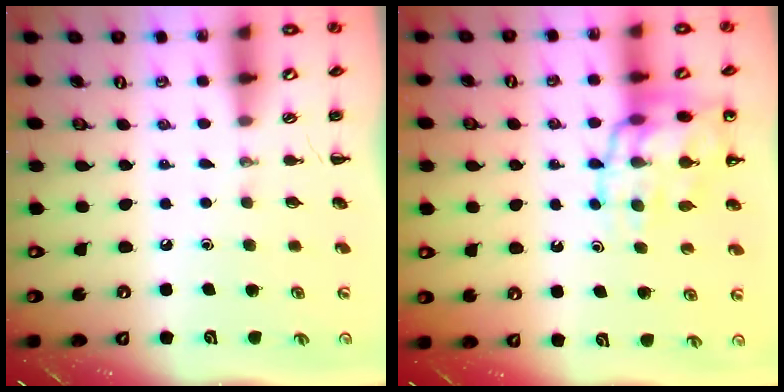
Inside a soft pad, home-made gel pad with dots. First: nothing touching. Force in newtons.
{"total": 18.7, "press": 18.4, "slide": 3.4}